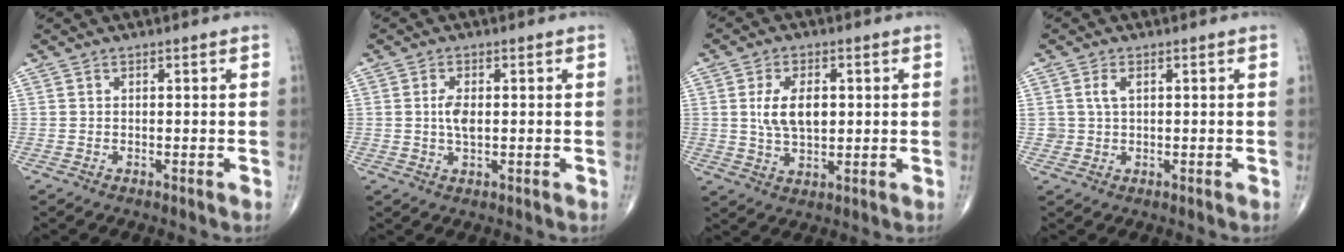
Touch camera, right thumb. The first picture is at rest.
{"total": 3.5, "force": [0.2, 1.6, 3.1], "torque": [-0.059, -0.002, 0.003]}
{"total": 8.0, "force": [1.2, 4.7, 6.4], "torque": [-0.104, -0.006, 0.025]}
{"total": 2.4, "force": [0.8, 1.5, 1.7], "torque": [-0.030, -0.001, 0.018]}